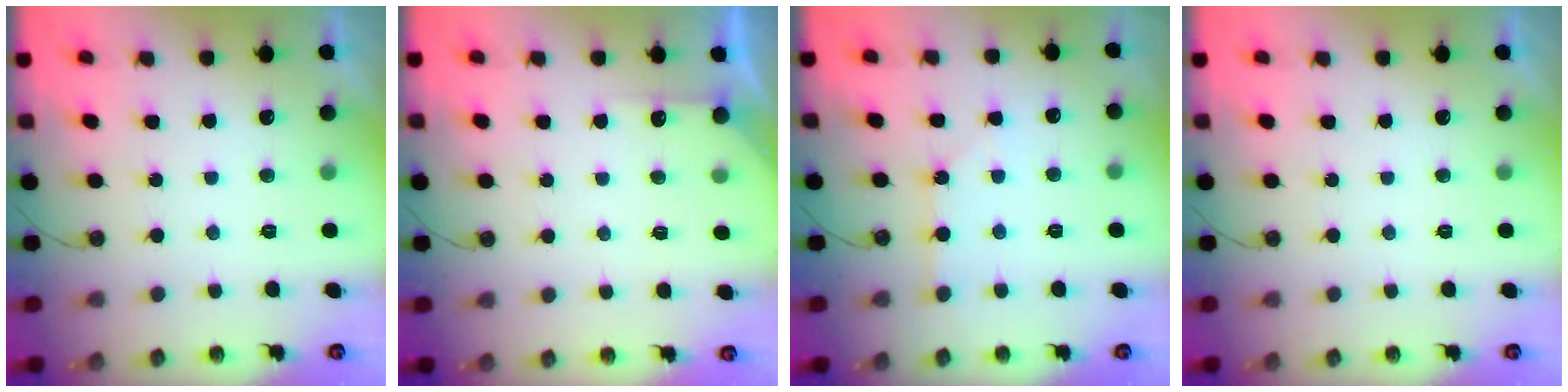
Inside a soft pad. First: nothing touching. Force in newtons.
{"total": 4.1, "press": 4.1, "slide": 0.6}
{"total": 1.5, "press": 1.5, "slide": 0.3}
{"total": 0.0}